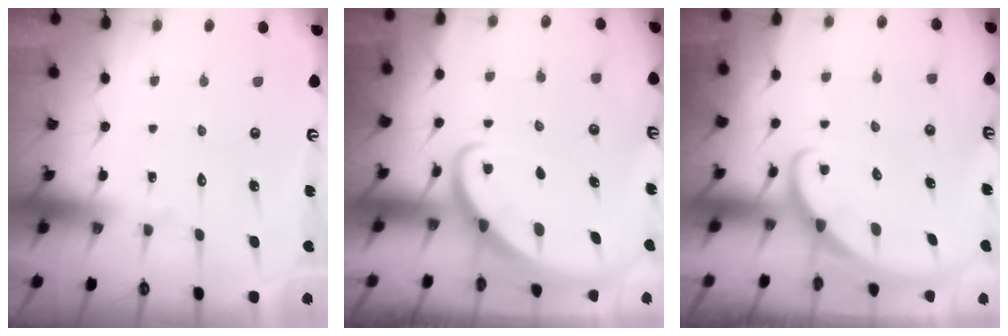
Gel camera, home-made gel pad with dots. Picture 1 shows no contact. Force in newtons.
{"total": 2.2, "press": 2.2, "slide": 0.2}
{"total": 1.8, "press": 1.8, "slide": 0.1}